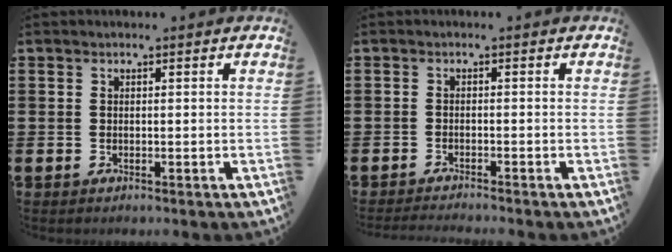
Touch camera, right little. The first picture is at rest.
{"total": 1.2, "force": [-1.1, -0.2, 0.2], "torque": [-0.003, 0.000, -0.023]}